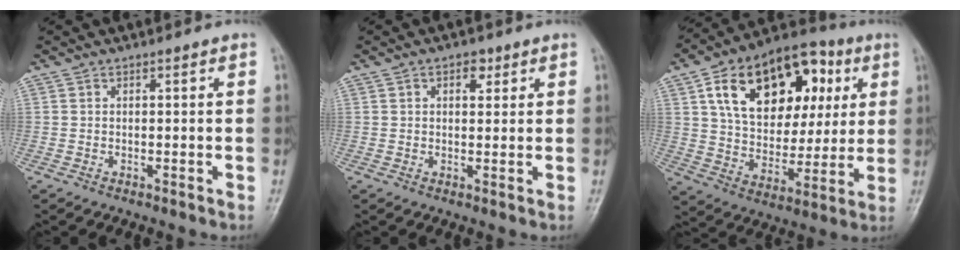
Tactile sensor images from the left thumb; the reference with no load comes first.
{"total": 2.7, "force": [1.3, 1.7, 1.6], "torque": [-0.007, -0.002, 0.015]}
{"total": 23.8, "force": [8.1, 15.1, 16.5], "torque": [-0.222, 0.004, 0.127]}